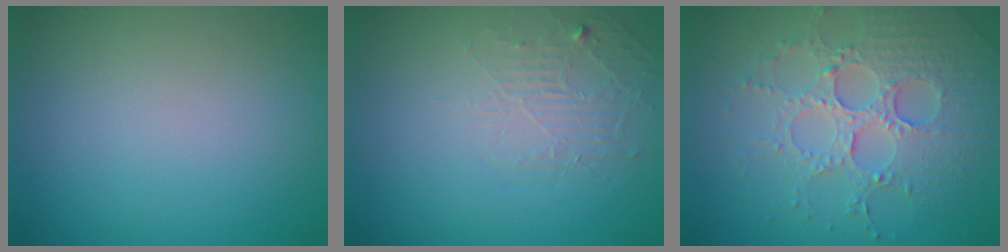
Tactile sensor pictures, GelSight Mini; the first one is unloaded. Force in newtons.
{"total": 1.9, "press": 0.6, "slide": 1.8}
{"total": 5.2, "press": 4.6, "slide": 2.3}